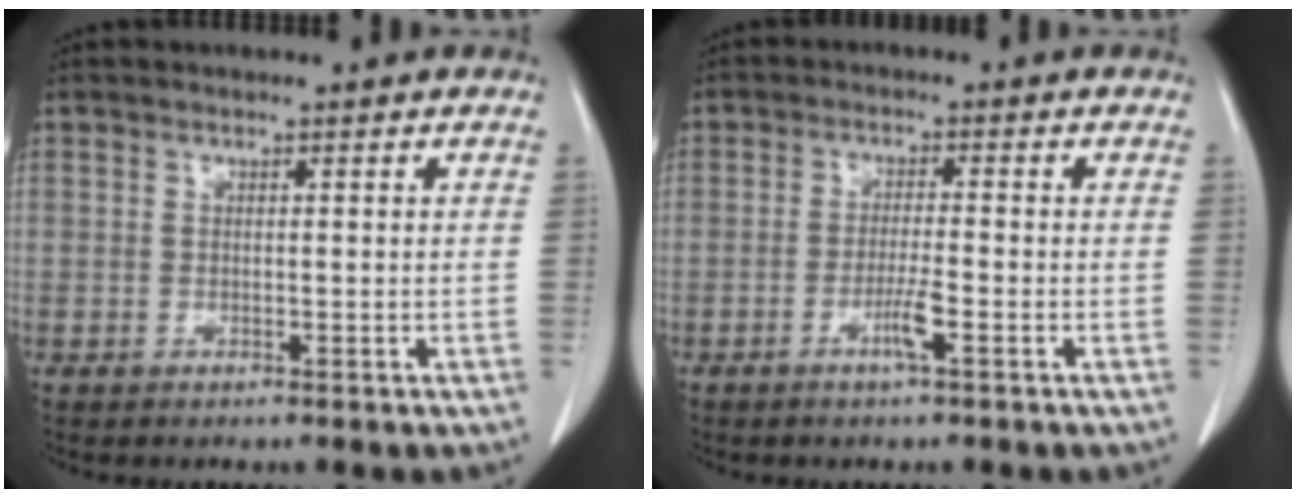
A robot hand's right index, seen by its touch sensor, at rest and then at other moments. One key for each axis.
{"total": 3.3, "fx": -1.6, "fy": -0.2, "fz": 2.9, "tx": -0.057, "ty": -0.004, "tz": -0.034}